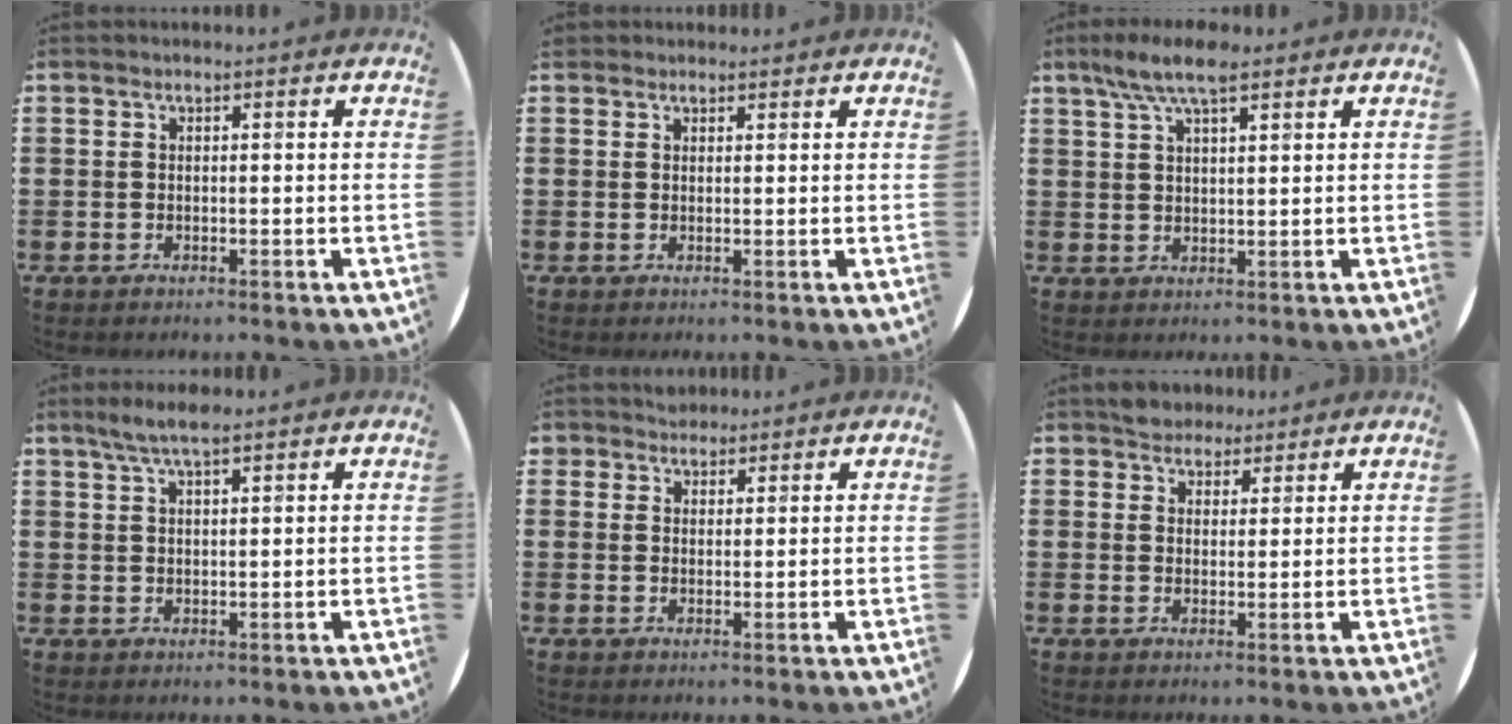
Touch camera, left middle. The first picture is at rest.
{"total": 1.2, "force": [1.1, 0.4, 0.0], "torque": [-0.001, 0.003, 0.022]}
{"total": 6.2, "force": [4.4, 1.7, 4.1], "torque": [-0.082, 0.002, 0.075]}
{"total": 3.8, "force": [3.0, 0.6, 2.2], "torque": [-0.049, 0.002, 0.052]}
{"total": 2.6, "force": [2.4, 1.0, -0.2], "torque": [-0.002, 0.004, 0.048]}
{"total": 3.3, "force": [2.9, 1.5, -0.1], "torque": [0.001, 0.001, 0.055]}